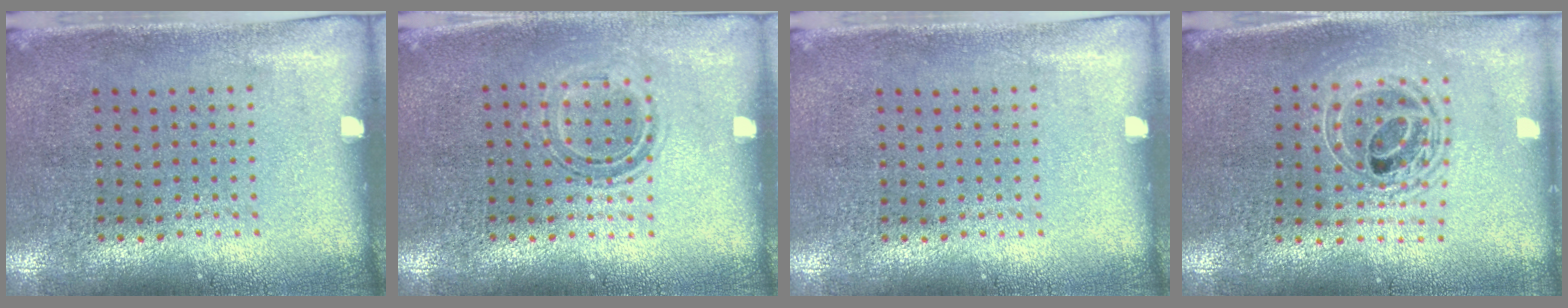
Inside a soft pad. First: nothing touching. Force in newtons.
{"total": 1.0, "press": 0.9, "slide": 0.4}
{"total": 0.0}
{"total": 2.0, "press": 1.5, "slide": 1.2}